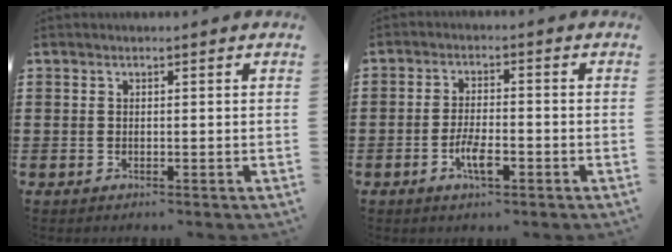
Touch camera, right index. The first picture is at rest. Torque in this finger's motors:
{"motor_torque": [1.65, 0.49, 0.37, 0.08]}